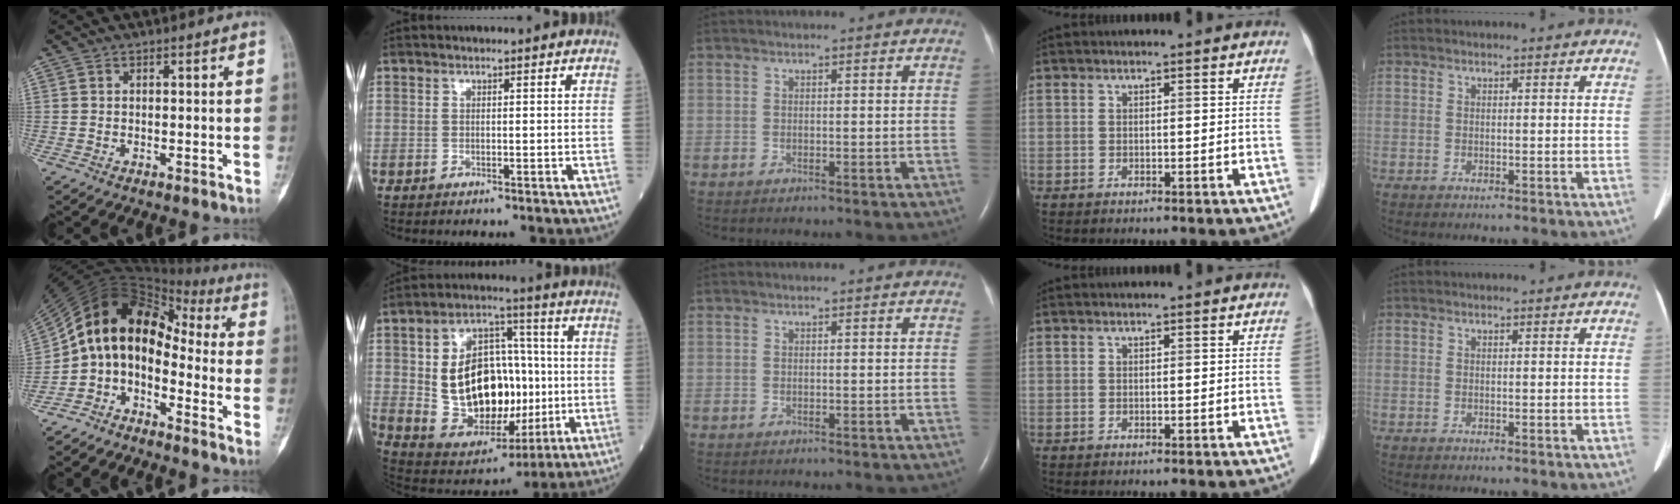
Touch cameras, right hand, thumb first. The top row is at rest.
{"thumb": {"total": 12.0, "force": [-3.8, 8.2, 7.9], "torque": [-0.105, 0.098, -0.085]}, "index": {"total": 19.8, "force": [-0.3, 11.6, 16.1], "torque": [-0.281, 0.034, 0.013]}}